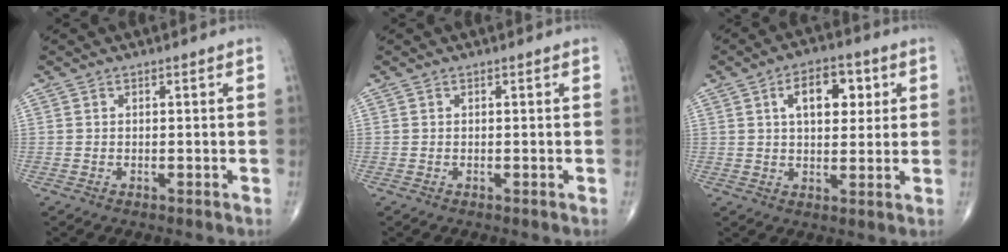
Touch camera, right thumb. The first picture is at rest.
{"total": 0.0}
{"total": 9.6, "force": [3.0, 5.4, 7.3], "torque": [-0.078, 0.000, 0.043]}